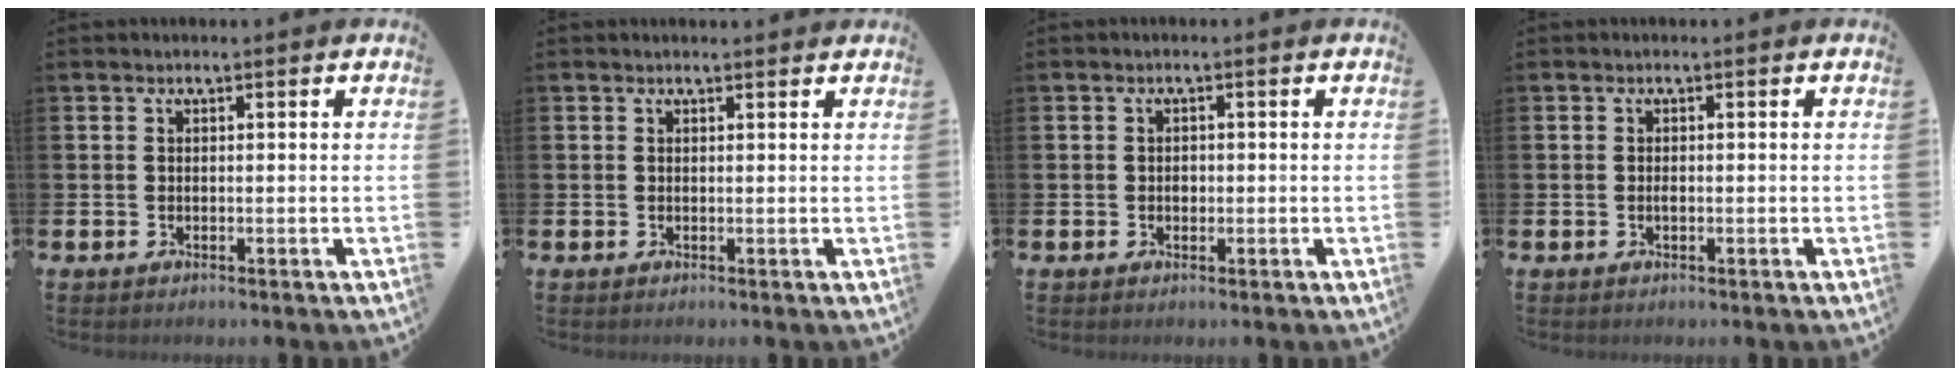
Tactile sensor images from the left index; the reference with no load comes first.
{"total": 0.6, "force": [0.6, 0.0, 0.2], "torque": [0.008, -0.005, 0.008]}
{"total": 0.9, "force": [0.0, 0.8, 0.4], "torque": [0.001, 0.001, -0.004]}
{"total": 0.6, "force": [-0.1, 0.2, 0.5], "torque": [-0.009, -0.001, -0.002]}